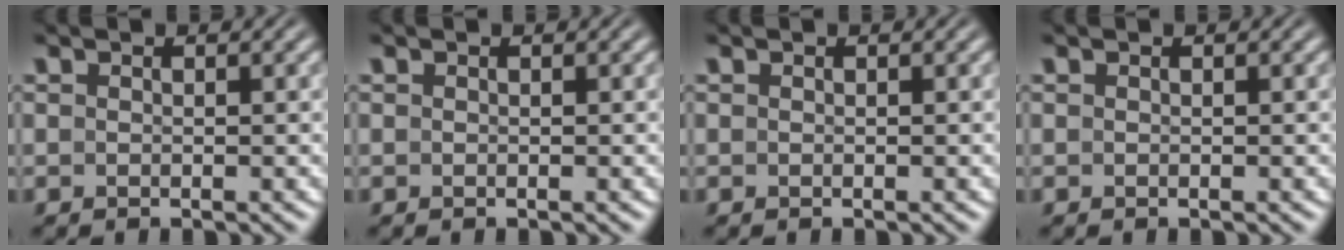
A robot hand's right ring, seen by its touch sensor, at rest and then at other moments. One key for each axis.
{"total": 0.0}
{"total": 0.0}
{"total": 0.0}